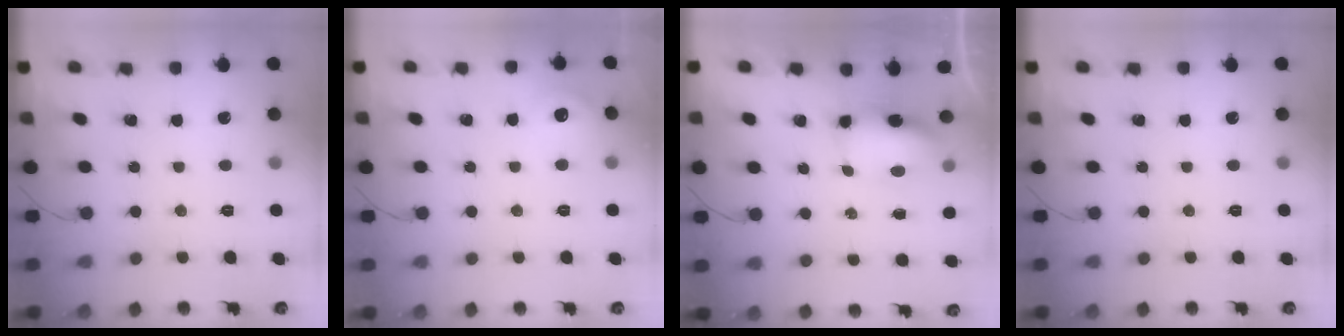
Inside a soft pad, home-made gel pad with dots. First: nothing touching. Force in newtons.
{"total": 5.9, "press": 5.7, "slide": 1.5}
{"total": 7.1, "press": 7.0, "slide": 0.6}
{"total": 0.0}